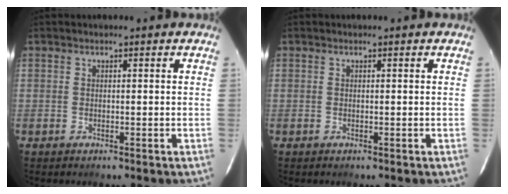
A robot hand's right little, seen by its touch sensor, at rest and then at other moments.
{"total": 0.0}